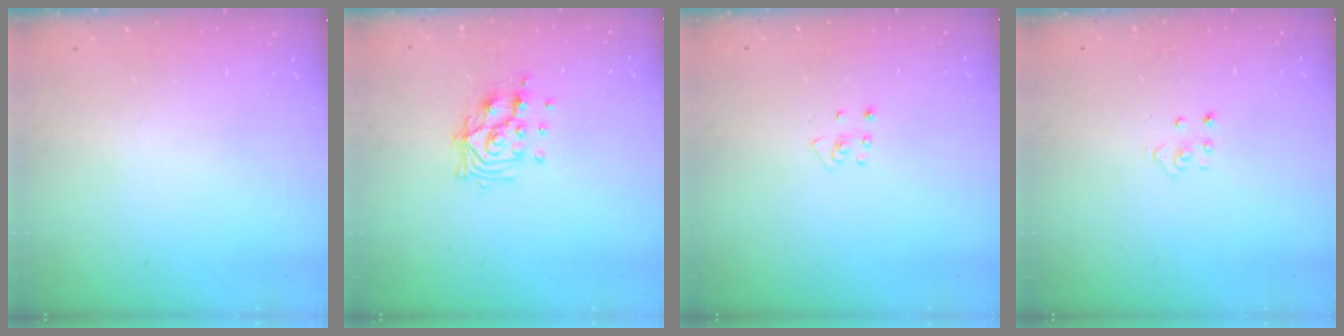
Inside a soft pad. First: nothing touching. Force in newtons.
{"total": 11.0, "press": 11.0, "slide": 1.3}
{"total": 3.6, "press": 3.6, "slide": 0.2}
{"total": 2.8, "press": 2.8, "slide": 0.3}